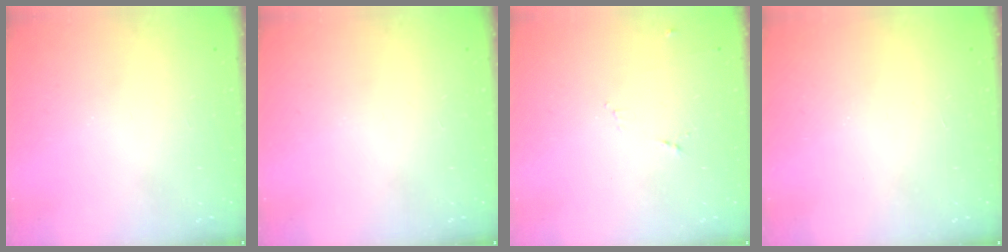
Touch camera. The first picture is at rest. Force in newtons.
{"total": 0.0}
{"total": 4.4, "press": 4.3, "slide": 1.0}
{"total": 1.7, "press": 1.6, "slide": 0.1}